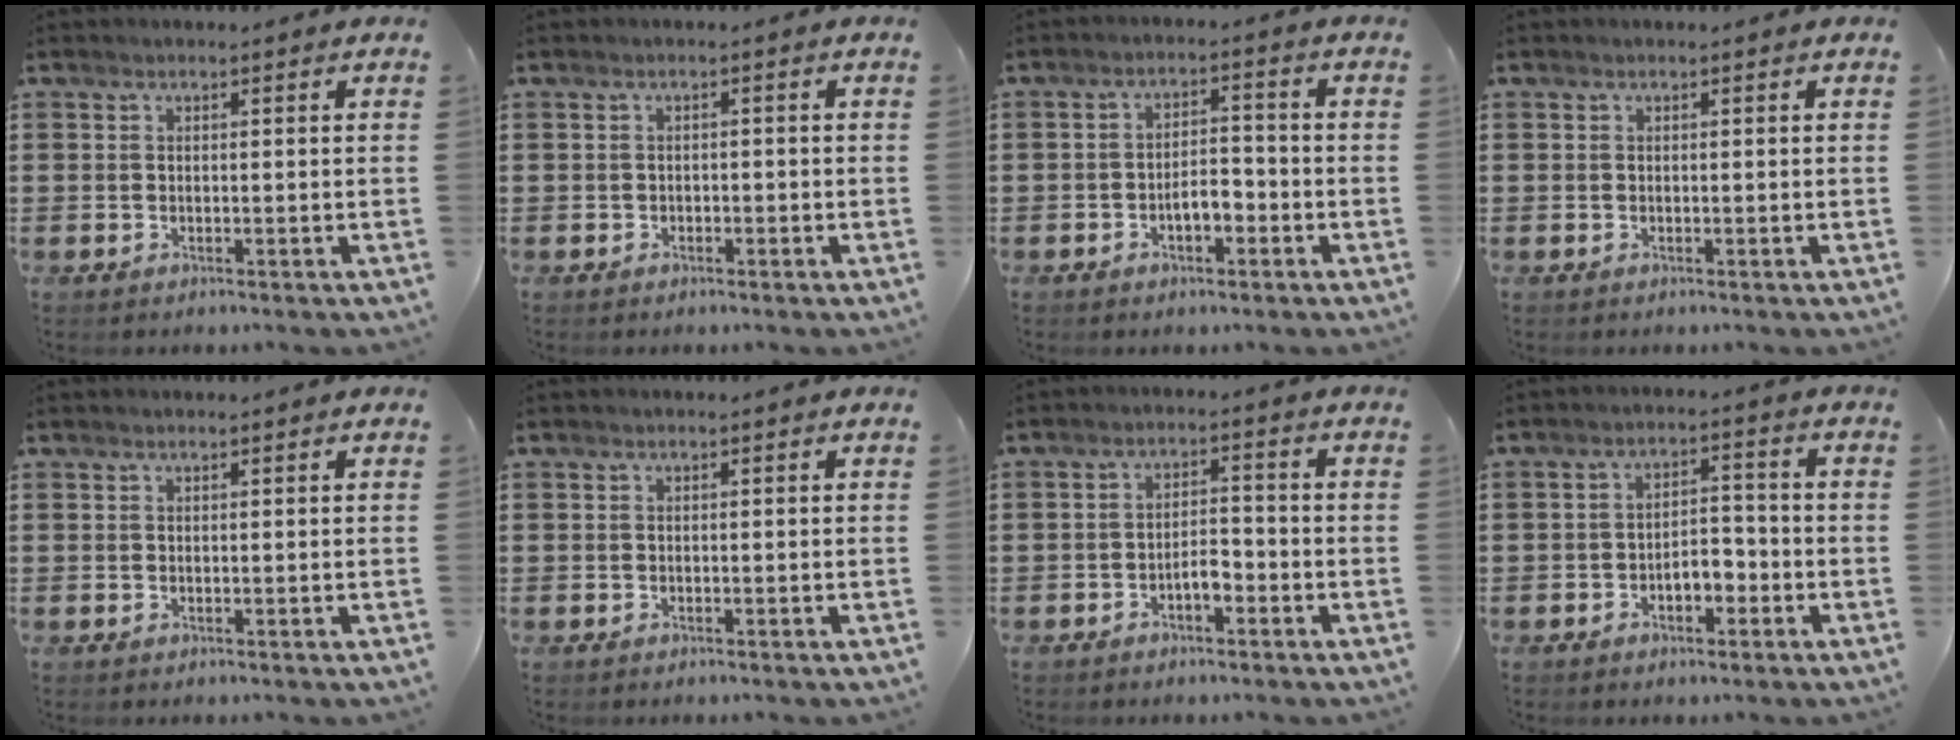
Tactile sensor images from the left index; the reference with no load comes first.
{"total": 0.9, "force": [-0.7, 0.5, 0.1], "torque": [-0.006, 0.001, -0.016]}
{"total": 3.9, "force": [-1.8, 1.7, 3.0], "torque": [-0.062, 0.006, -0.038]}
{"total": 0.0}
{"total": 0.0}
{"total": 0.0}
{"total": 3.3, "force": [-1.9, 1.3, 2.4], "torque": [-0.044, 0.007, -0.037]}
{"total": 4.3, "force": [-2.1, 2.3, 2.9], "torque": [-0.047, 0.005, -0.043]}